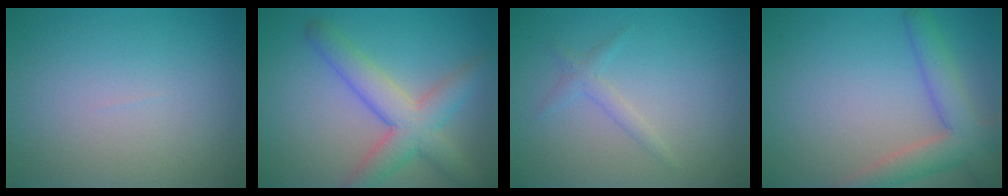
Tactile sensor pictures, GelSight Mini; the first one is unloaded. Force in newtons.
{"total": 5.5, "press": 5.5, "slide": 0.1}
{"total": 1.4, "press": 1.4, "slide": 0.1}
{"total": 4.7, "press": 4.7, "slide": 0.4}